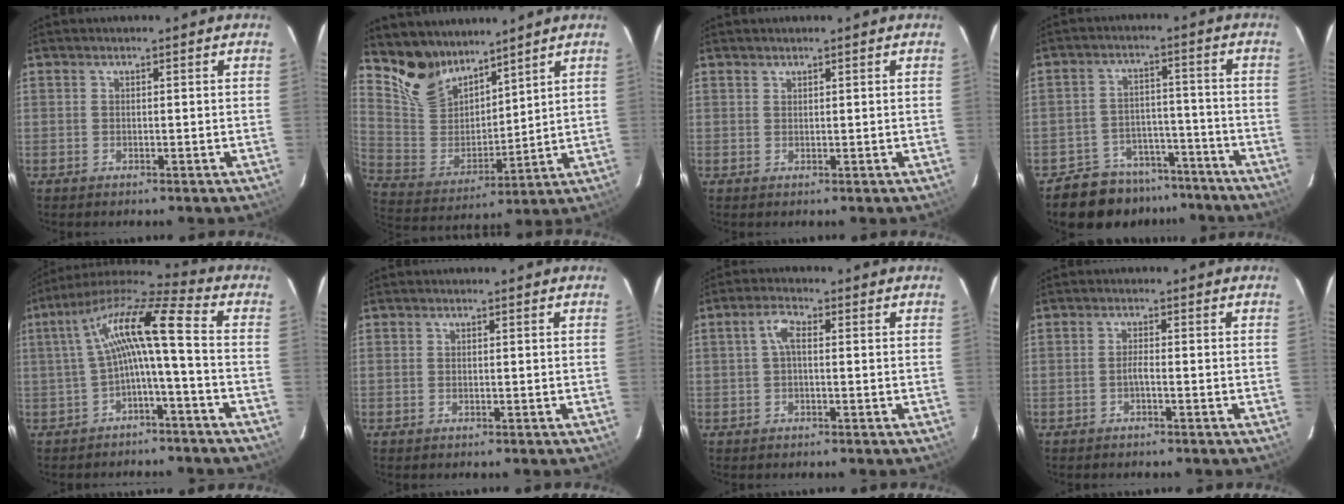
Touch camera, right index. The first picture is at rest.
{"total": 11.8, "force": [9.7, 6.2, 2.7], "torque": [-0.070, 0.010, 0.204]}
{"total": 0.6, "force": [0.5, 0.2, 0.0], "torque": [0.000, 0.001, 0.011]}
{"total": 9.9, "force": [-8.0, 5.8, 1.2], "torque": [-0.028, 0.034, -0.105]}
{"total": 11.3, "force": [-1.1, 1.0, 11.2], "torque": [-0.223, 0.023, -0.020]}
{"total": 0.0}
{"total": 3.0, "force": [0.2, 1.2, 2.7], "torque": [-0.056, 0.011, 0.004]}
{"total": 1.2, "force": [-0.7, 0.0, 0.9], "torque": [-0.018, 0.002, -0.014]}